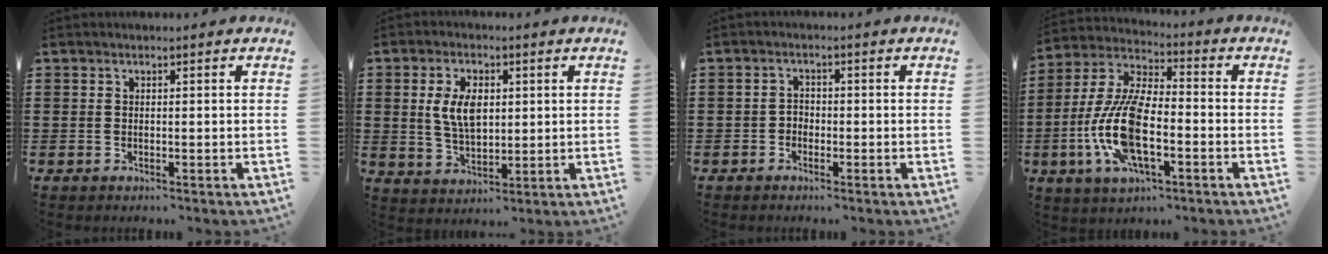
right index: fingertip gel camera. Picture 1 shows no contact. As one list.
[{"total": 6.6, "force": [1.2, 3.7, 5.4], "torque": [-0.113, 0.008, 0.015]}, {"total": 1.4, "force": [-1.0, 0.9, 0.3], "torque": [-0.011, 0.003, -0.023]}, {"total": 12.9, "force": [-3.3, 5.2, 11.3], "torque": [-0.261, -0.009, -0.066]}]